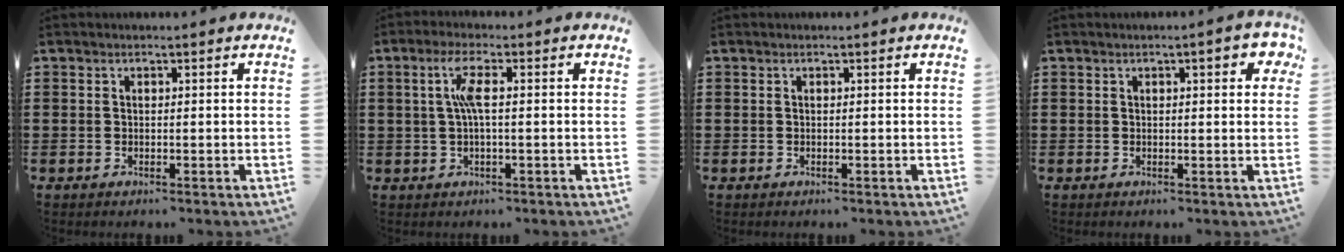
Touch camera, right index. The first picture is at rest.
{"total": 4.5, "force": [0.6, 0.6, 4.4], "torque": [-0.086, 0.004, 0.006]}
{"total": 0.0}
{"total": 3.0, "force": [1.1, 0.7, 2.8], "torque": [-0.039, 0.001, 0.013]}